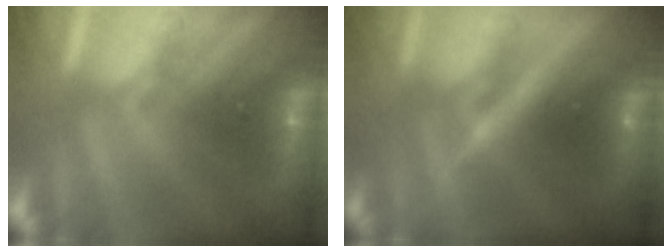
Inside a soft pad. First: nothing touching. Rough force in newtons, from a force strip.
{"total": 2.7}